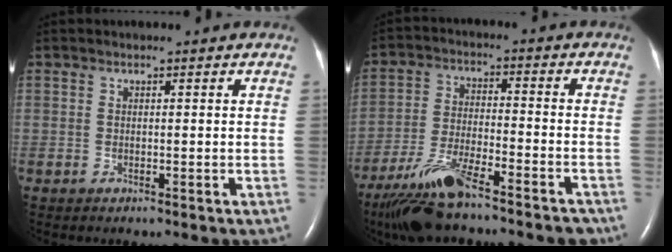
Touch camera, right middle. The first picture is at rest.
{"total": 13.4, "force": [-10.7, 2.2, 7.8], "torque": [-0.153, -0.019, -0.186]}